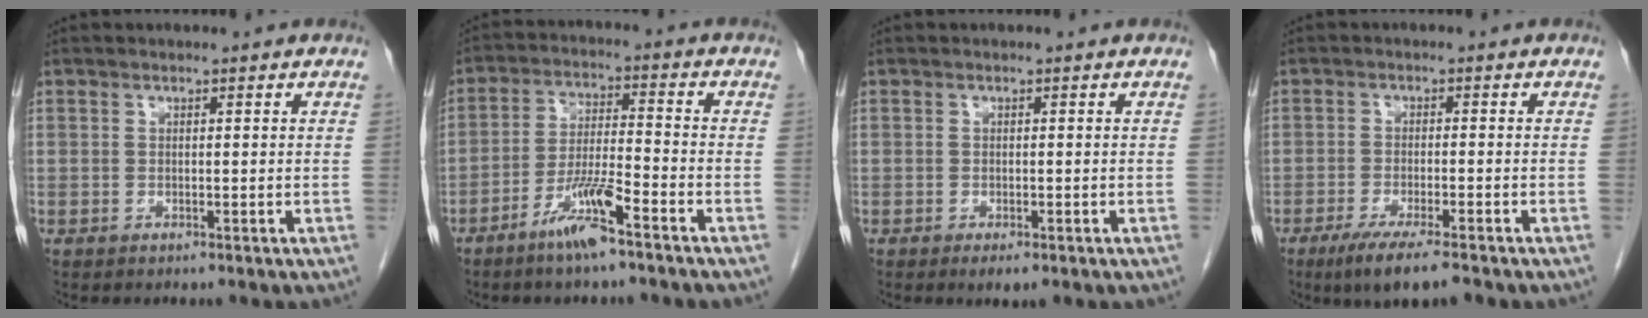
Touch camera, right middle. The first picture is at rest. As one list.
[{"total": 7.8, "force": [-5.2, 0.4, 5.9], "torque": [-0.119, -0.006, -0.098]}, {"total": 2.2, "force": [-1.3, 0.7, 1.6], "torque": [-0.022, -0.003, -0.015]}, {"total": 7.5, "force": [-5.3, 0.7, 5.3], "torque": [-0.089, -0.018, -0.084]}]